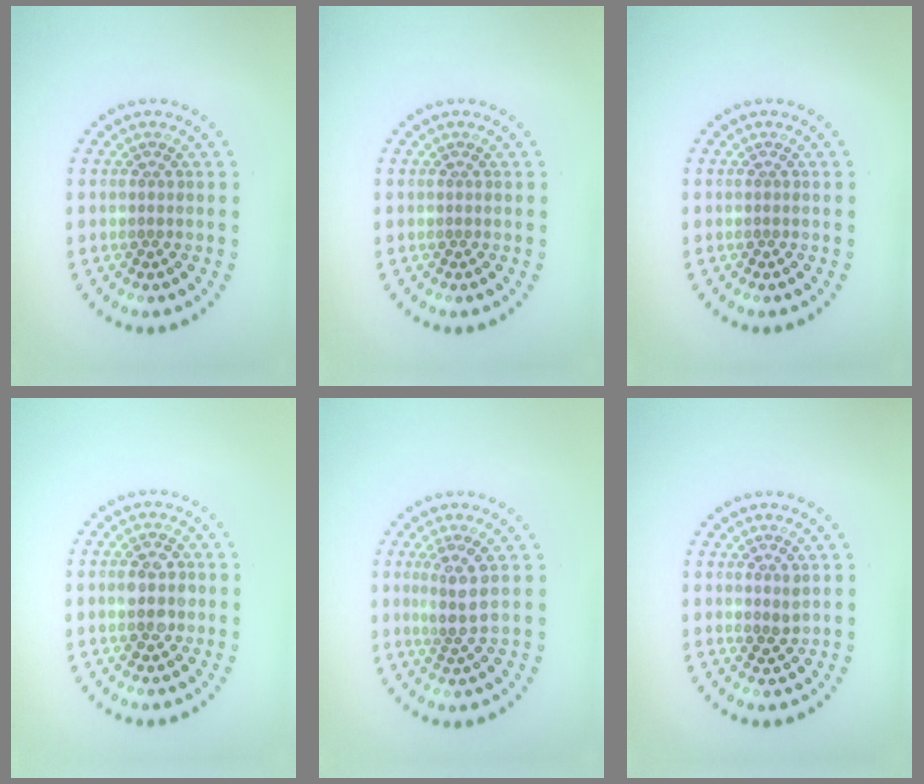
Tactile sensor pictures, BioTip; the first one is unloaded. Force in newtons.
{"total": 0.0}
{"total": 0.0}
{"total": 2.3, "press": 2.3, "slide": 0.2}
{"total": 2.5, "press": 2.0, "slide": 1.5}
{"total": 1.2, "press": 1.0, "slide": 0.5}